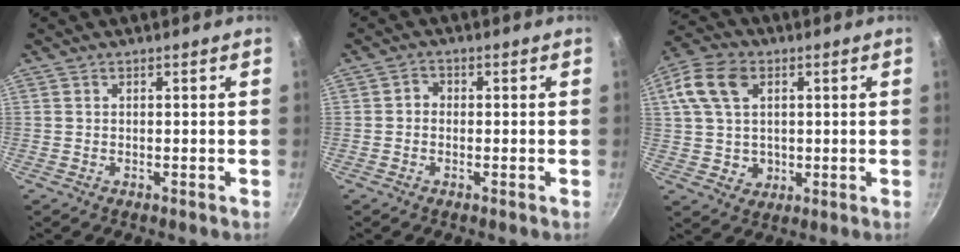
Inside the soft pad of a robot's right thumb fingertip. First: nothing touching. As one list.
[{"total": 1.7, "force": [-0.4, 1.5, 0.8], "torque": [-0.010, 0.009, -0.012]}, {"total": 12.7, "force": [3.2, 9.7, 7.6], "torque": [-0.124, 0.005, 0.058]}]